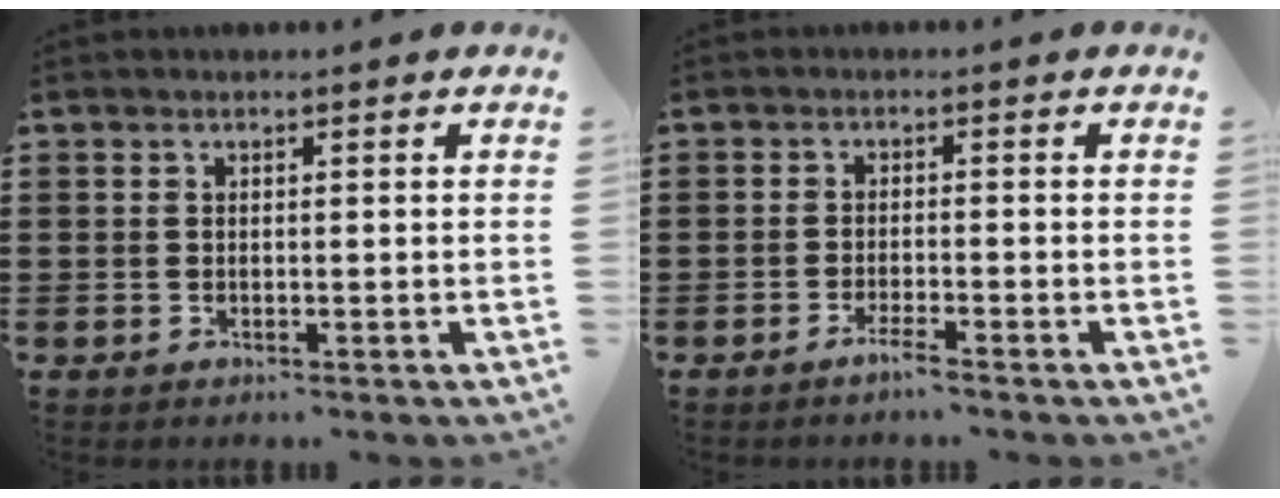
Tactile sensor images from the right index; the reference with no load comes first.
{"total": 2.2, "force": [-1.8, -0.1, 1.2], "torque": [-0.020, -0.001, -0.032]}